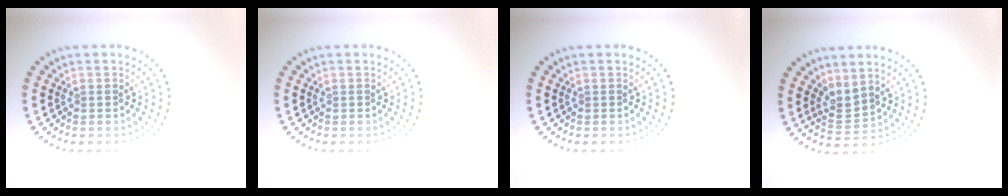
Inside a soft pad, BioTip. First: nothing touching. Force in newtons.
{"total": 0.0}
{"total": 0.0}
{"total": 2.2, "press": 1.5, "slide": 1.6}